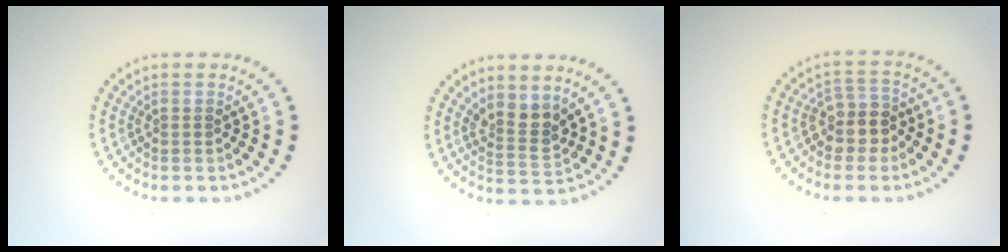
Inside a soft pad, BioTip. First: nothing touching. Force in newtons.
{"total": 2.8, "press": 2.4, "slide": 1.4}
{"total": 2.9, "press": 2.4, "slide": 1.5}